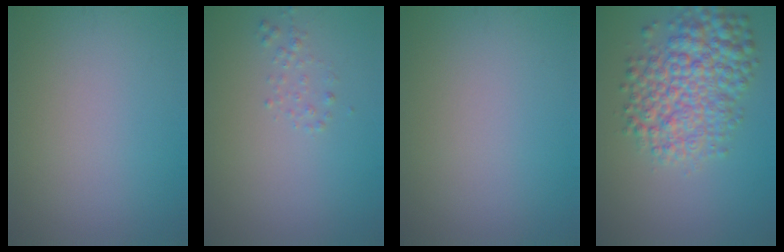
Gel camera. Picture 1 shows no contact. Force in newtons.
{"total": 1.0, "press": 1.0, "slide": 0.1}
{"total": 0.0}
{"total": 7.4, "press": 7.4, "slide": 0.2}